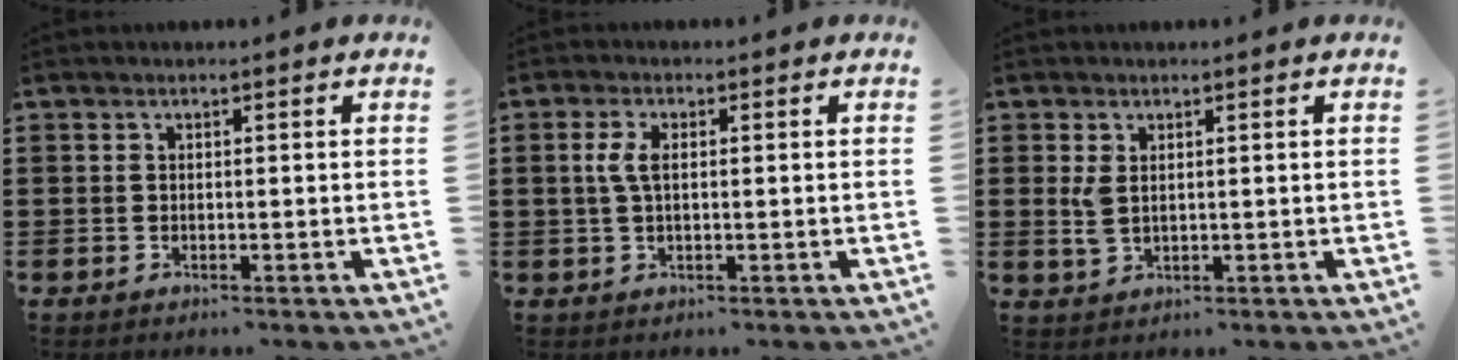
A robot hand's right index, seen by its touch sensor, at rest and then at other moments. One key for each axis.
{"total": 3.4, "fx": 0.5, "fy": 1.5, "fz": 3.0, "tx": -0.078, "ty": 0.003, "tz": 0.002}
{"total": 2.6, "fx": 0.9, "fy": 1.3, "fz": 2.1, "tx": -0.051, "ty": 0.001, "tz": 0.013}